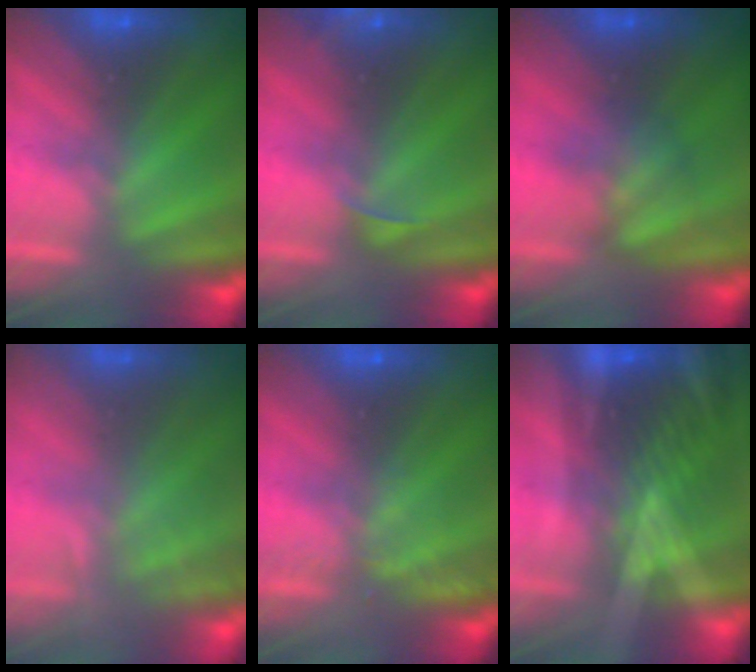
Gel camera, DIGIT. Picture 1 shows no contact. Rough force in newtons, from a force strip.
{"total": 2.5}
{"total": 3.0}
{"total": 2.2}
{"total": 2.2}
{"total": 2.9}